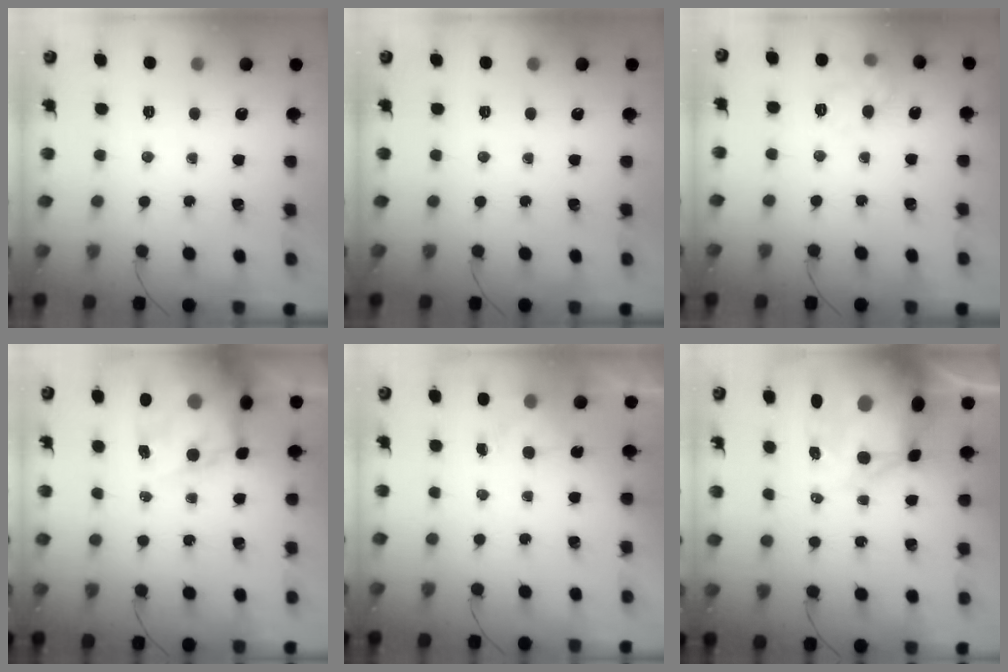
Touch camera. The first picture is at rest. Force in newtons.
{"total": 0.0}
{"total": 10.2, "press": 10.1, "slide": 0.8}
{"total": 12.5, "press": 12.0, "slide": 3.5}
{"total": 3.3, "press": 3.2, "slide": 0.8}
{"total": 15.5, "press": 14.9, "slide": 4.0}